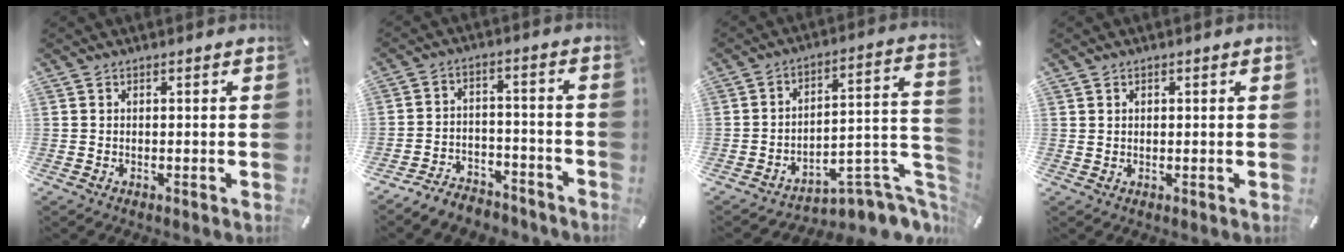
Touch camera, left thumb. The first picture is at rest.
{"total": 6.8, "force": [-5.8, 3.2, 1.5], "torque": [-0.015, 0.034, -0.109]}
{"total": 7.9, "force": [-4.9, 4.8, 3.8], "torque": [-0.021, -0.002, -0.087]}
{"total": 0.7, "force": [0.4, 0.5, 0.4], "torque": [-0.007, 0.002, 0.007]}